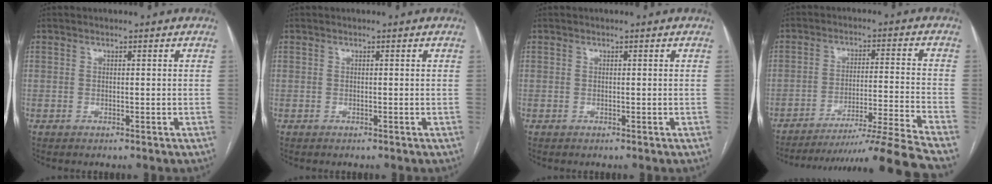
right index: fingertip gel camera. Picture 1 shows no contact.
{"total": 0.0}
{"total": 0.0}
{"total": 18.3, "force": [-16.6, -5.1, 5.9], "torque": [-0.080, -0.029, -0.250]}